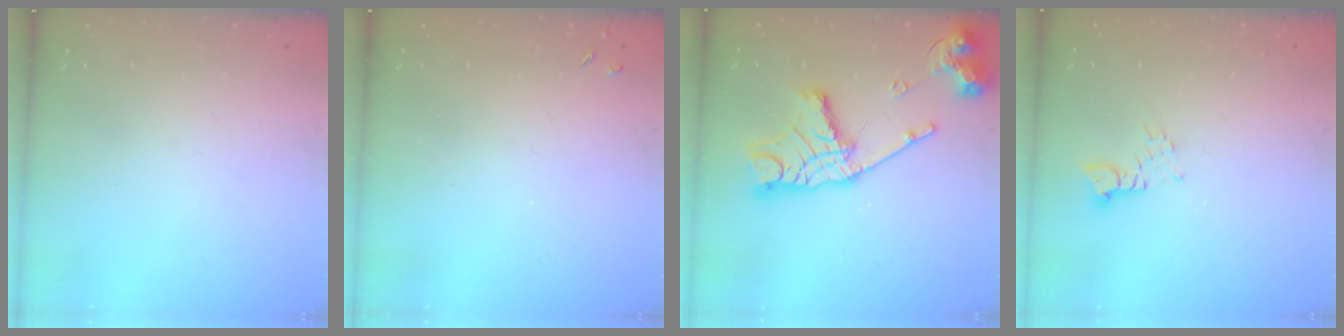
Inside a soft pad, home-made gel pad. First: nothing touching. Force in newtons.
{"total": 2.5, "press": 2.5, "slide": 0.5}
{"total": 19.0, "press": 18.9, "slide": 1.8}
{"total": 2.5, "press": 2.5, "slide": 0.1}